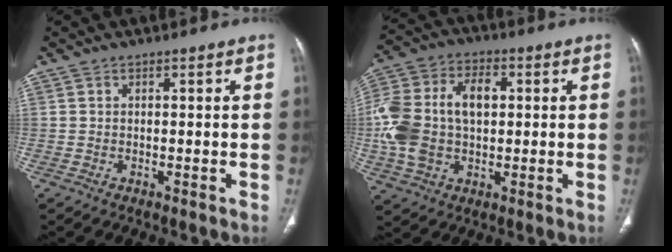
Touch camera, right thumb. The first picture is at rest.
{"total": 16.7, "force": [0.8, 10.9, 12.6], "torque": [-0.256, 0.025, 0.015]}